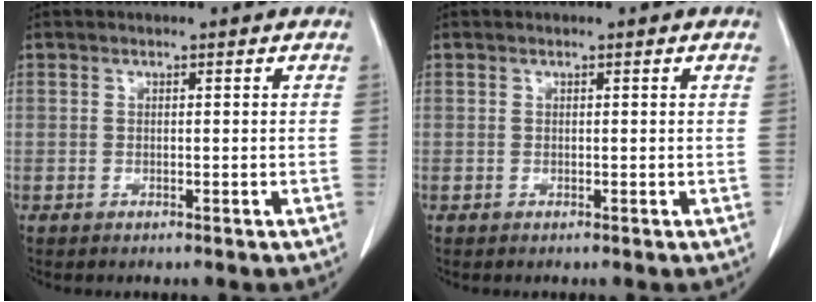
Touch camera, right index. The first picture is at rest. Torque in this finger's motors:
{"motor_torque": [-0.08, 0.06, 0.03, -0.01]}